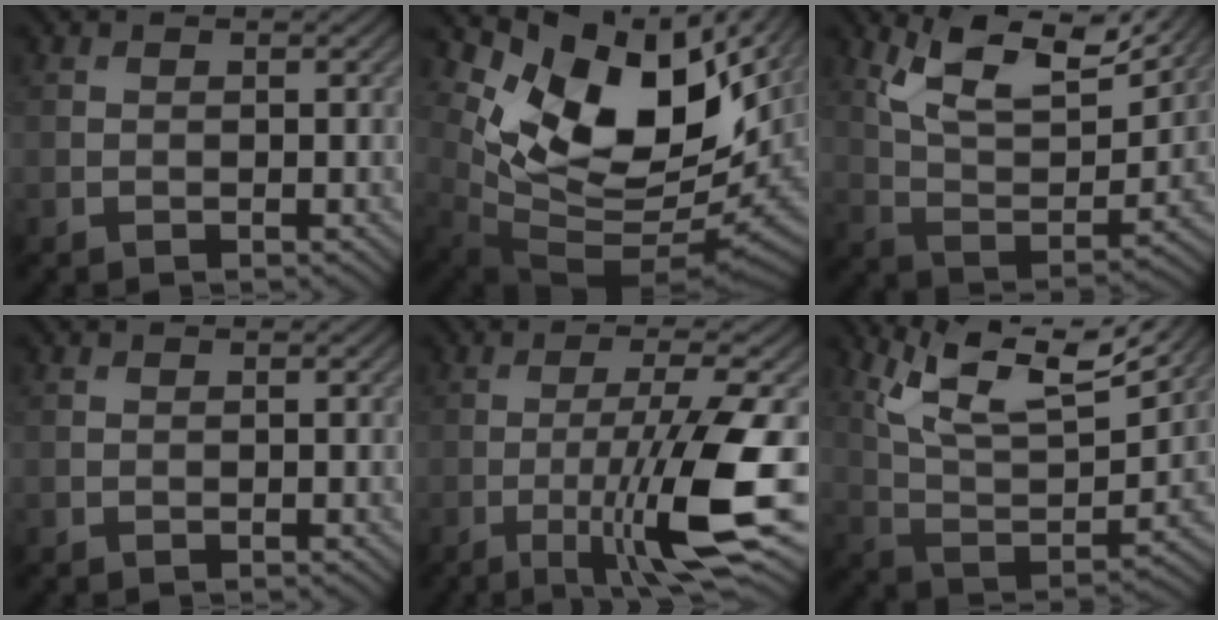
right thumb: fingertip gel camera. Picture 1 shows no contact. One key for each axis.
{"total": 14.3, "fx": 6.4, "fy": 8.1, "fz": 9.9, "tx": -0.187, "ty": -0.001, "tz": 0.126}
{"total": 11.9, "fx": 8.1, "fy": 3.9, "fz": 7.8, "tx": -0.168, "ty": -0.008, "tz": 0.139}
{"total": 0.0}
{"total": 11.7, "fx": -3.7, "fy": 1.6, "fz": 11.0, "tx": -0.171, "ty": 0.002, "tz": -0.065}
{"total": 14.8, "fx": 10.2, "fy": 4.3, "fz": 9.8, "tx": -0.210, "ty": 0.002, "tz": 0.165}